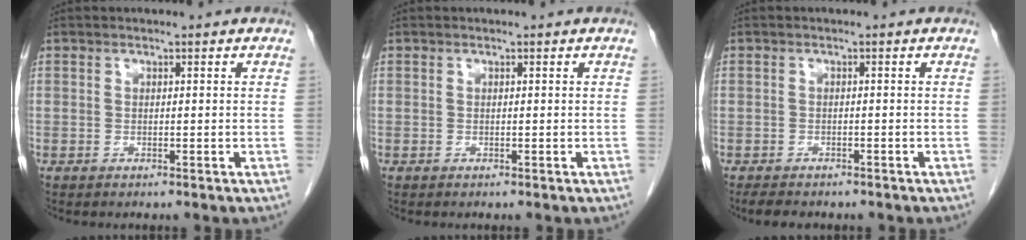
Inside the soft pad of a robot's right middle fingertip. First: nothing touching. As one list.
[{"total": 0.0}, {"total": 3.7, "force": [-3.1, 1.5, 1.5], "torque": [-0.028, -0.008, -0.041]}]